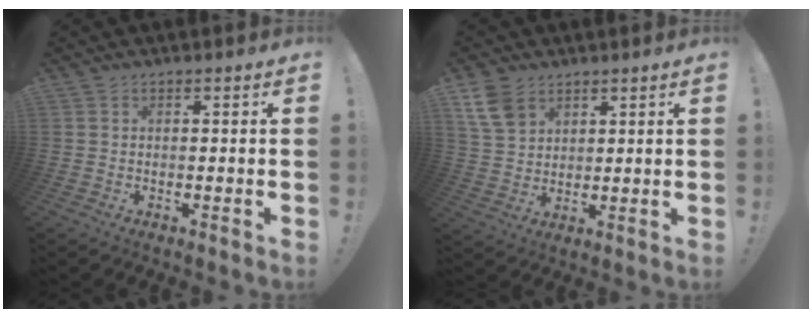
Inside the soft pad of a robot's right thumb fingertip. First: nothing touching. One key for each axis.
{"total": 9.1, "fx": 5.5, "fy": 6.1, "fz": 4.1, "tx": -0.079, "ty": -0.025, "tz": 0.110}